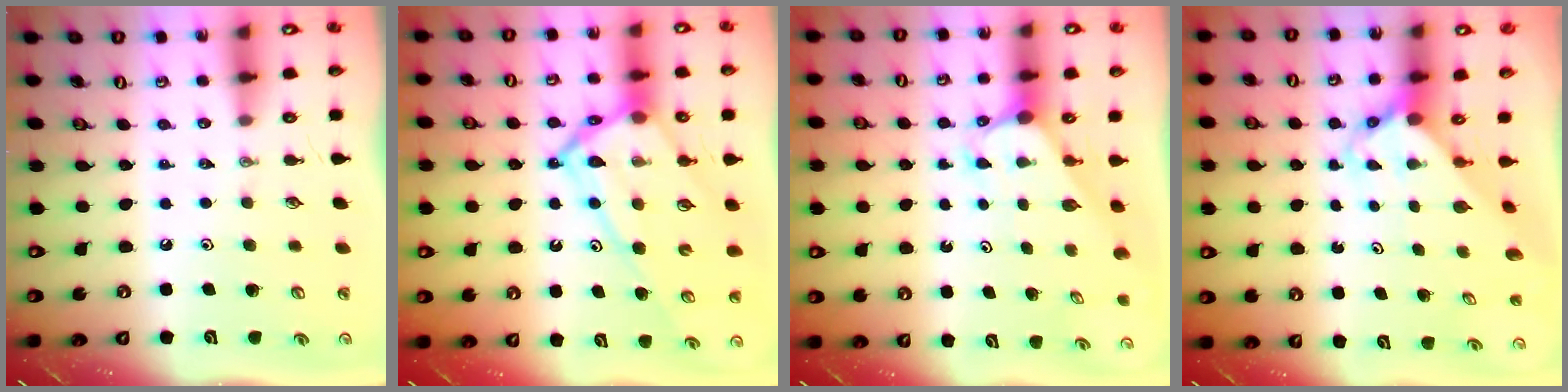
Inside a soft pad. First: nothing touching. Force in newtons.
{"total": 18.1, "press": 18.0, "slide": 1.6}
{"total": 2.6, "press": 2.6, "slide": 0.1}
{"total": 3.5, "press": 3.5, "slide": 0.2}